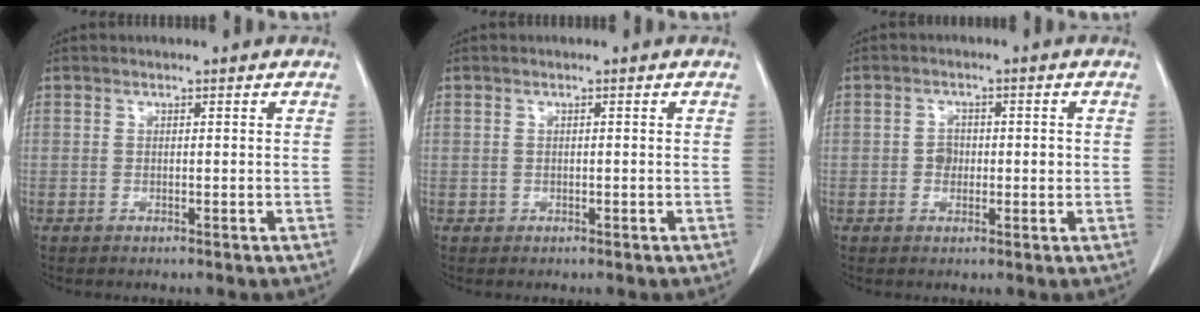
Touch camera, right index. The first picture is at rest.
{"total": 0.5, "force": [-0.1, 0.5, 0.0], "torque": [-0.001, 0.004, -0.003]}
{"total": 2.6, "force": [-0.2, 2.0, 1.7], "torque": [-0.023, 0.008, -0.002]}